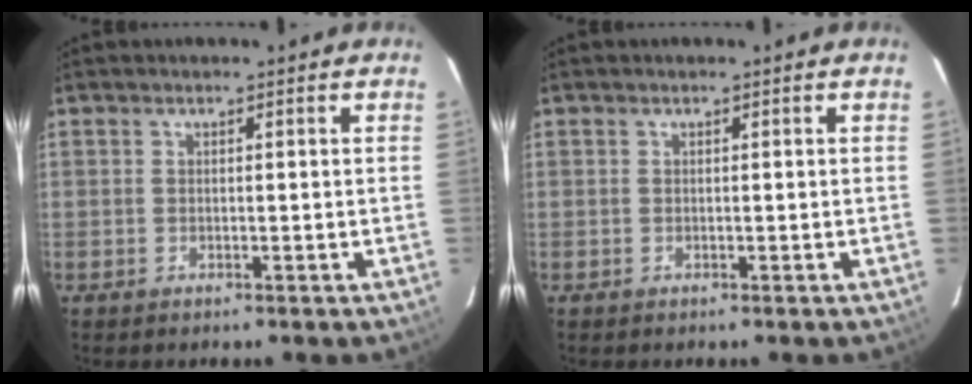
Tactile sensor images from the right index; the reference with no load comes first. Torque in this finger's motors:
{"motor_torque": [0.00, 0.00, 0.01, 0.00]}